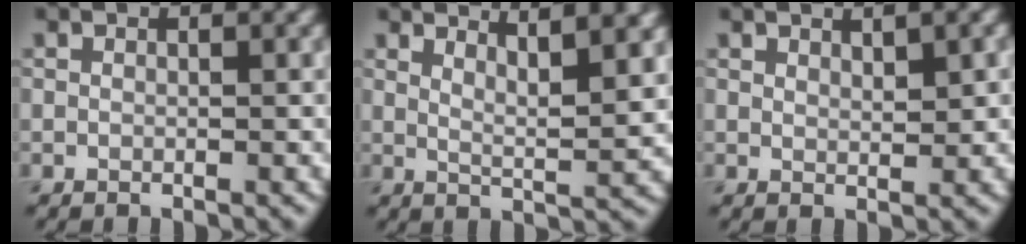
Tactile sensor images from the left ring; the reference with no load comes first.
{"total": 4.8, "force": [3.3, 0.9, 3.3], "torque": [-0.042, -0.002, 0.050]}
{"total": 1.8, "force": [1.3, 0.4, 1.1], "torque": [-0.017, -0.001, 0.023]}